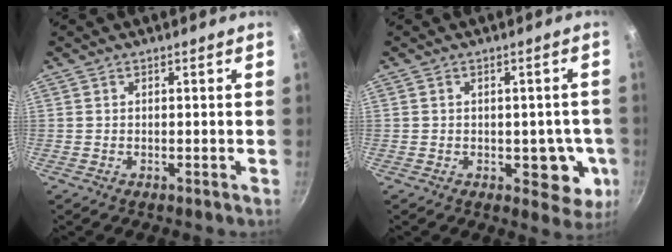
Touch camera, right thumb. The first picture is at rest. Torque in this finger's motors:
{"motor_torque": [0.60, 0.76, -0.18, 0.12, 0.12]}